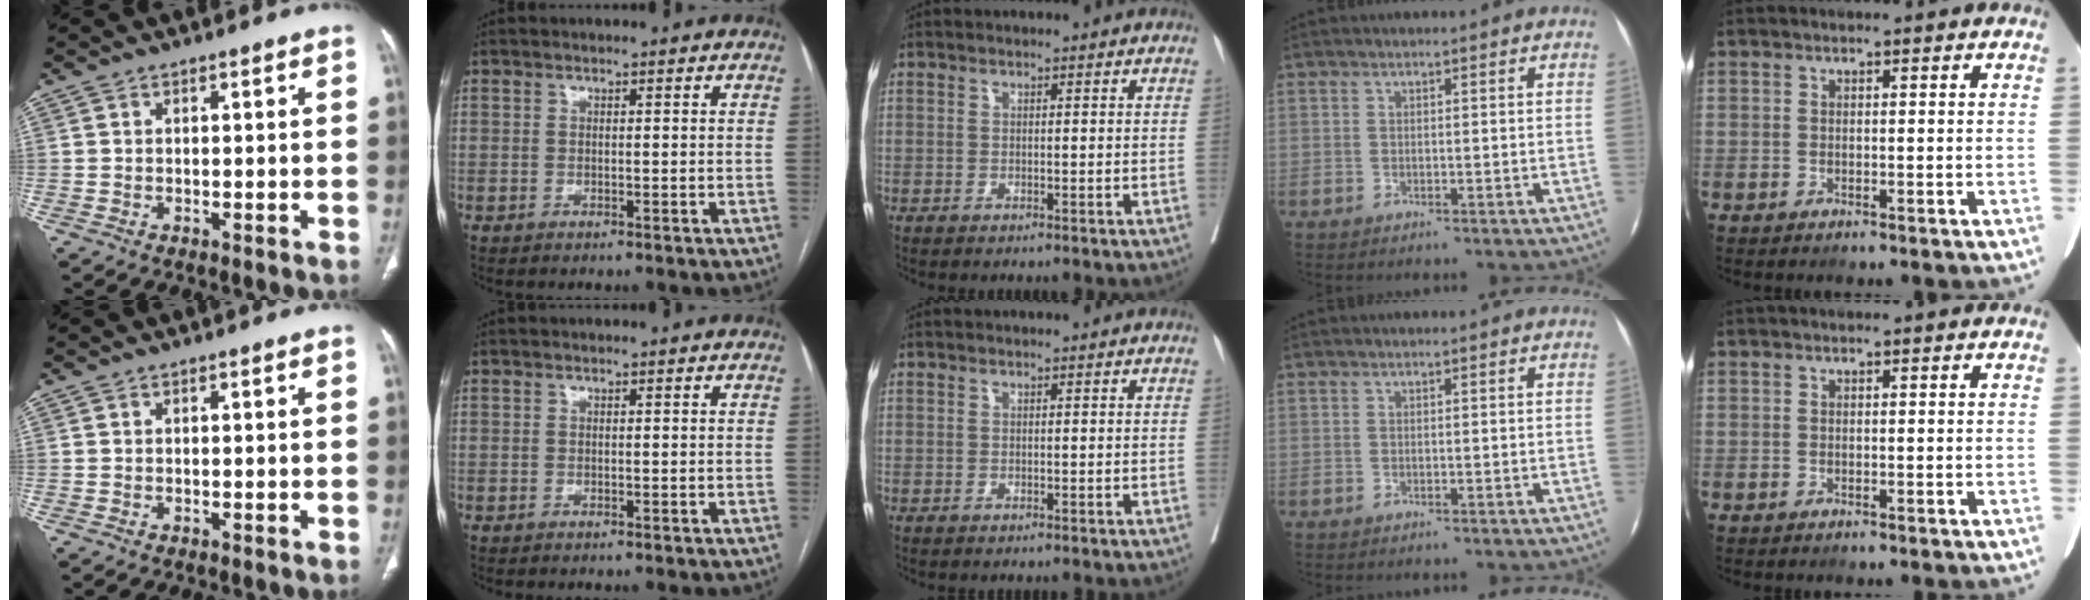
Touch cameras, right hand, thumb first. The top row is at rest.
{}